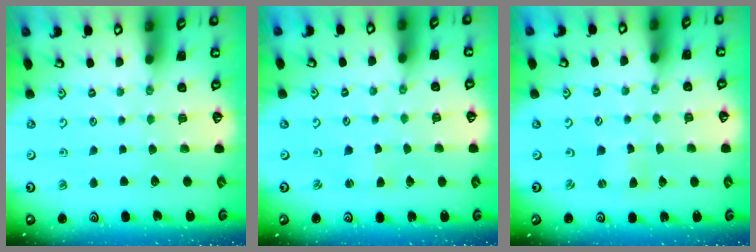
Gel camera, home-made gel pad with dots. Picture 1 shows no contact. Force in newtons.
{"total": 1.0, "press": 1.0, "slide": 0.2}
{"total": 0.0}